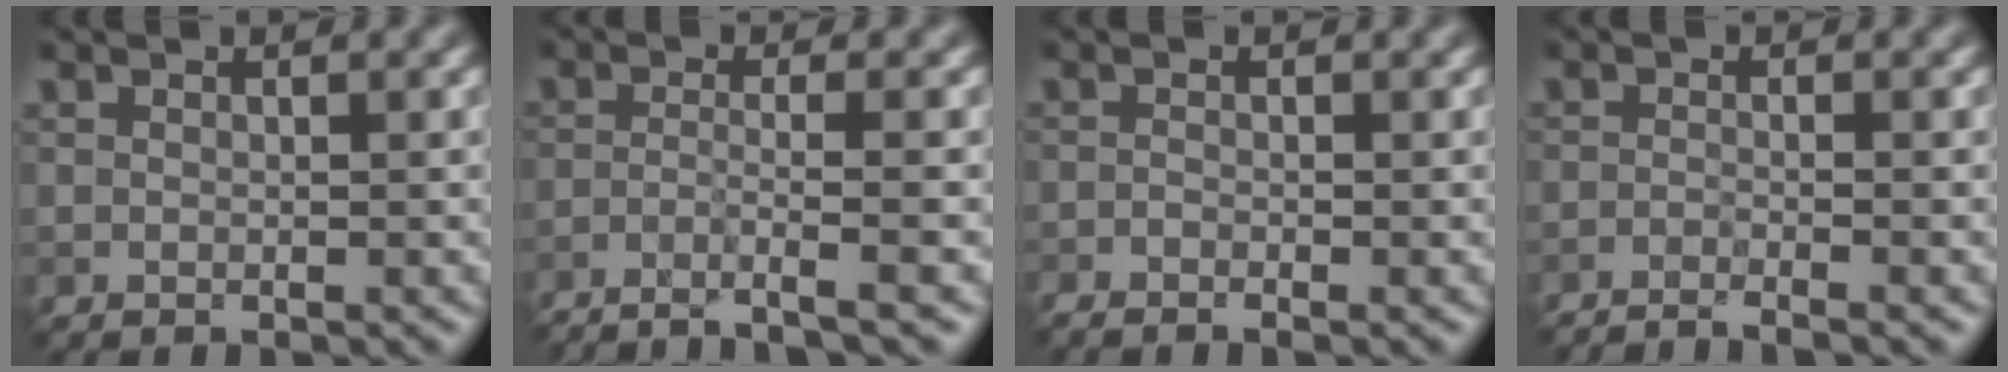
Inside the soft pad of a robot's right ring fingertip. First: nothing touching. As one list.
[{"total": 4.5, "force": [-3.1, 0.5, 3.2], "torque": [-0.041, 0.004, -0.069]}, {"total": 1.5, "force": [-1.1, 0.2, 1.0], "torque": [-0.026, -0.005, -0.028]}, {"total": 3.1, "force": [-2.5, 0.4, 1.7], "torque": [-0.022, 0.001, -0.051]}]